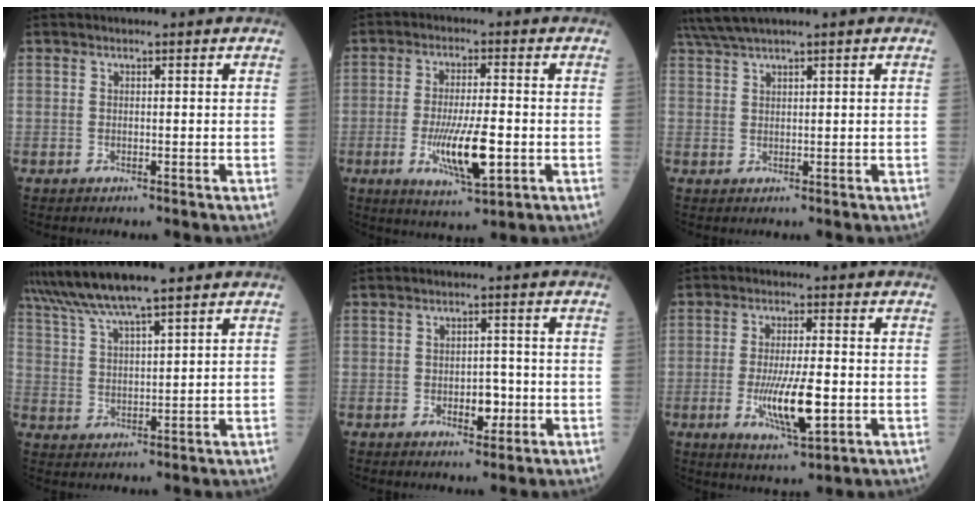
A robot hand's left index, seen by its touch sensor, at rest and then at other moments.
{"total": 9.6, "force": [-2.4, 1.8, 9.1], "torque": [-0.170, -0.018, -0.039]}
{"total": 4.4, "force": [3.9, -0.4, 2.1], "torque": [-0.049, 0.027, 0.081]}
{"total": 10.2, "force": [8.4, 0.3, 5.8], "torque": [-0.111, 0.031, 0.151]}
{"total": 3.4, "force": [-1.0, 1.9, 2.7], "torque": [-0.035, 0.003, -0.009]}
{"total": 9.2, "force": [-2.1, 1.7, 8.8], "torque": [-0.165, -0.019, -0.034]}